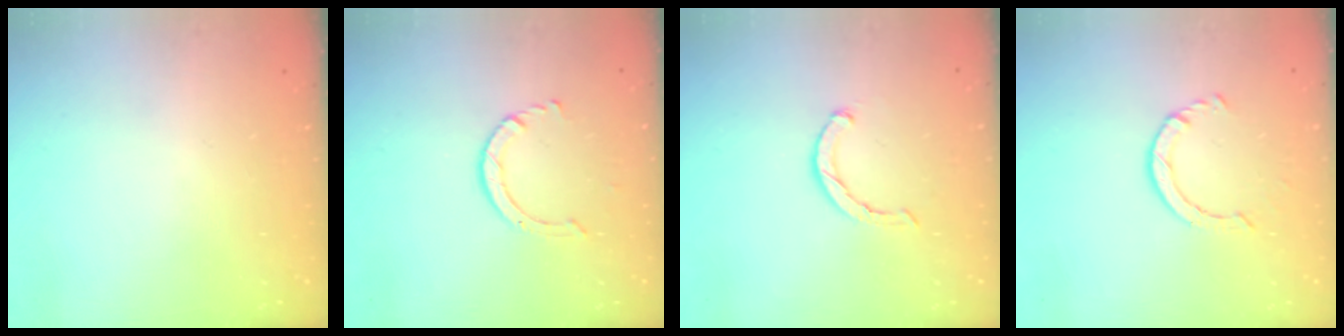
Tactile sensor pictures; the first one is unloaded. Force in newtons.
{"total": 4.4, "press": 4.3, "slide": 0.4}
{"total": 2.3, "press": 2.2, "slide": 0.5}
{"total": 2.2, "press": 2.2, "slide": 0.4}